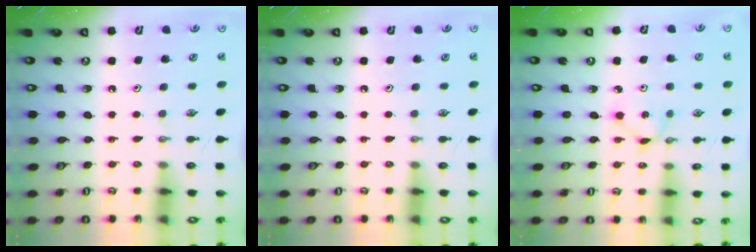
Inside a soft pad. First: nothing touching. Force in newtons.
{"total": 0.0}
{"total": 1.9, "press": 1.9, "slide": 0.1}